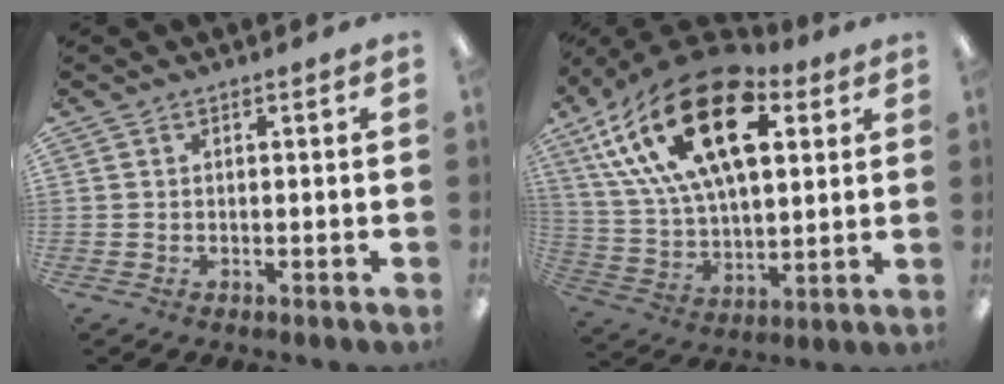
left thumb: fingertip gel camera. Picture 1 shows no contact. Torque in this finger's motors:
{"motor_torque": [1.10, 1.20, 1.42, -1.35, 0.72]}